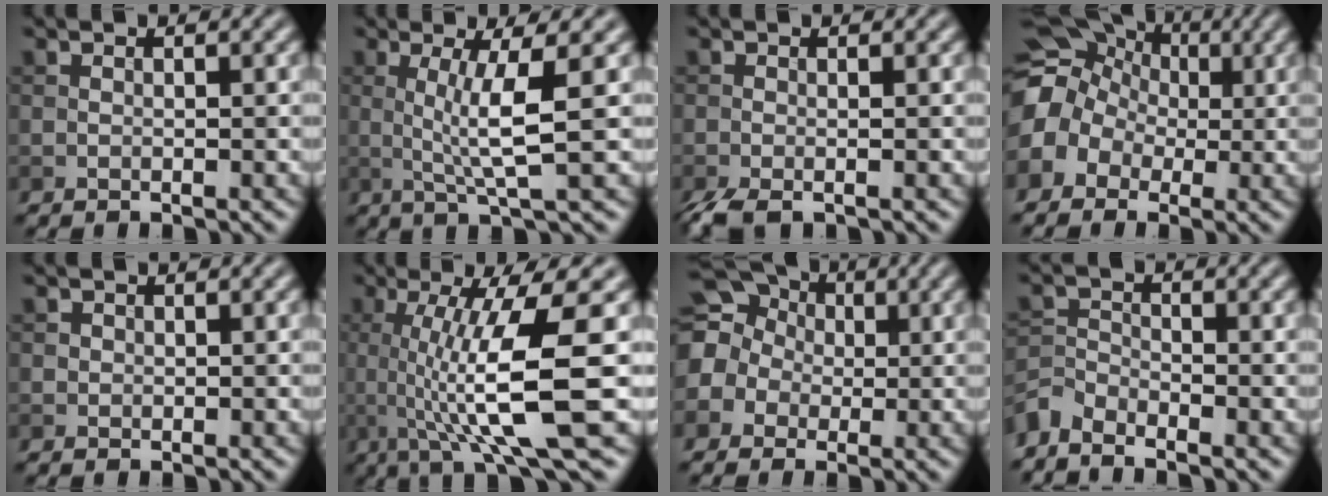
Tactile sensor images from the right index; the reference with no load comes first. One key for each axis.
{"total": 4.7, "fx": 0.5, "fy": 0.5, "fz": 4.7, "tx": -0.088, "ty": -0.004, "tz": 0.014}
{"total": 2.7, "fx": -1.7, "fy": 0.6, "fz": 2.0, "tx": -0.042, "ty": -0.010, "tz": -0.037}
{"total": 10.3, "fx": -0.1, "fy": 8.9, "fz": 5.2, "tx": -0.113, "ty": 0.027, "tz": -0.044}
{"total": 0.5, "fx": 0.1, "fy": 0.5, "fz": 0.0, "tx": 0.005, "ty": -0.002, "tz": 0.002}
{"total": 9.8, "fx": 0.0, "fy": 1.8, "fz": 9.6, "tx": -0.132, "ty": -0.008, "tz": 0.003}
{"total": 13.8, "fx": 1.7, "fy": 12.6, "fz": 5.3, "tx": -0.138, "ty": 0.029, "tz": -0.018}
{"total": 3.0, "fx": -2.7, "fy": 1.0, "fz": 0.8, "tx": -0.018, "ty": -0.001, "tz": -0.066}